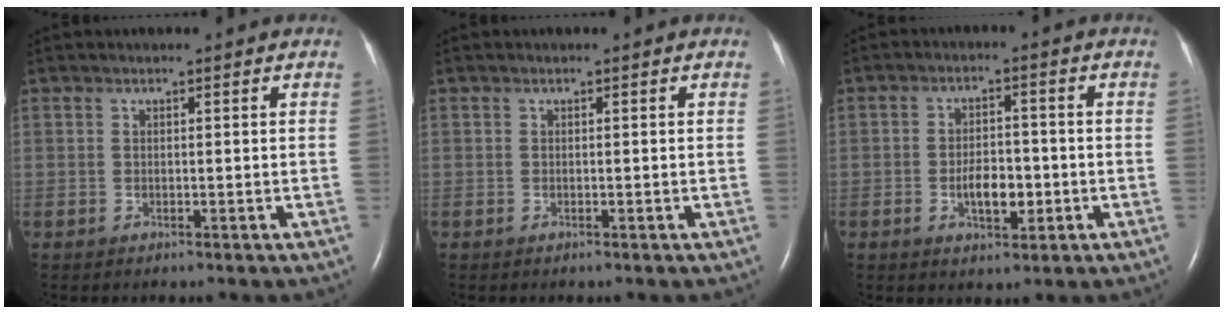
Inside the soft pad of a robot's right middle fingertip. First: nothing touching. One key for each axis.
{"total": 0.0}
{"total": 5.1, "fx": -1.4, "fy": 2.3, "fz": 4.3, "tx": -0.077, "ty": 0.002, "tz": -0.020}